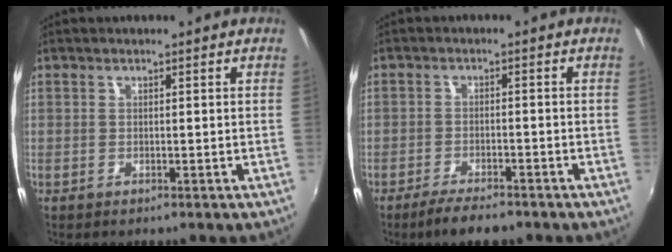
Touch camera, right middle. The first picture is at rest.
{"total": 5.4, "force": [-4.4, 1.3, 2.9], "torque": [-0.070, -0.006, -0.076]}